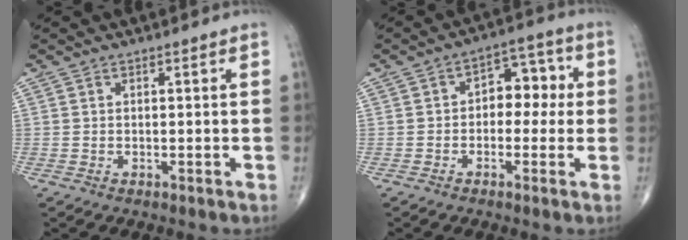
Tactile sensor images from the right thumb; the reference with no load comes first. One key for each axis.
{"total": 7.7, "fx": 0.2, "fy": 5.2, "fz": 5.7, "tx": -0.037, "ty": 0.030, "tz": -0.007}